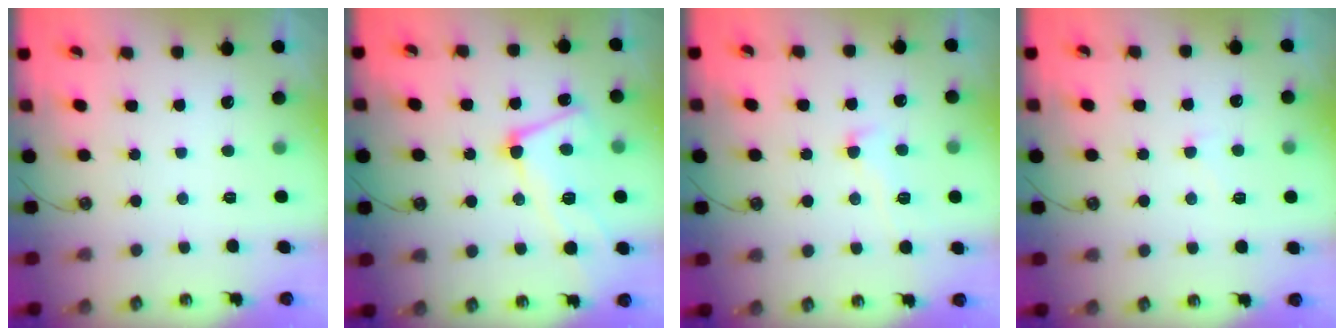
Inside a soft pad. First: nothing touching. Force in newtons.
{"total": 6.5, "press": 6.4, "slide": 1.4}
{"total": 1.8, "press": 1.3, "slide": 1.2}
{"total": 5.2, "press": 5.1, "slide": 0.5}